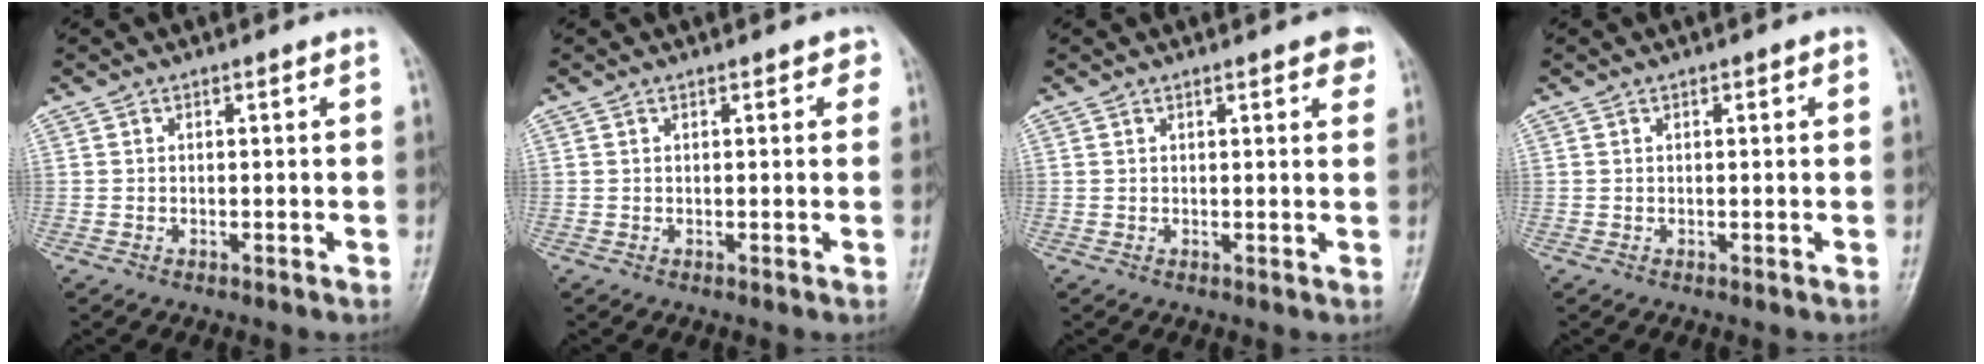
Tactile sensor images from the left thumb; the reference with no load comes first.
{"total": 1.8, "force": [1.0, 1.0, 1.1], "torque": [0.001, 0.000, 0.007]}
{"total": 4.0, "force": [2.4, 1.1, 3.0], "torque": [-0.022, -0.003, 0.024]}
{"total": 1.2, "force": [0.5, 0.5, 1.0], "torque": [-0.010, 0.002, 0.005]}